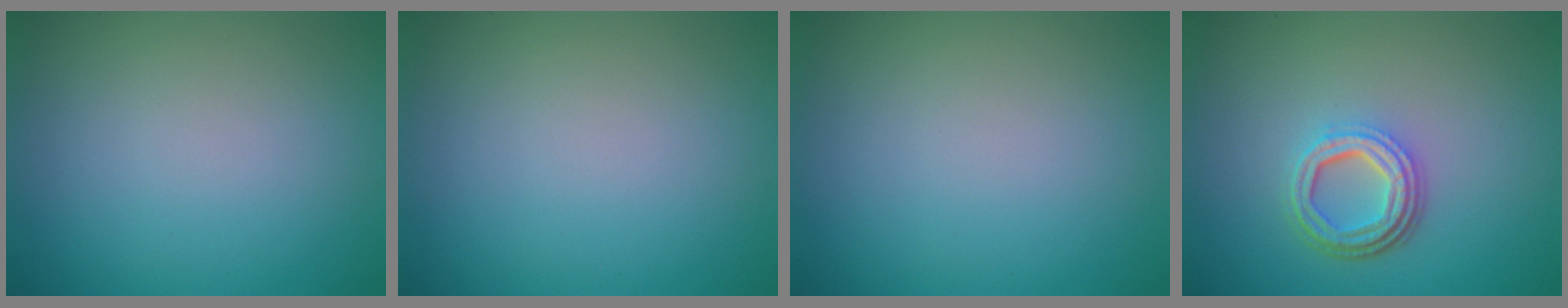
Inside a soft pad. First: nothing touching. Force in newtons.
{"total": 0.0}
{"total": 0.0}
{"total": 4.2, "press": 3.2, "slide": 2.8}